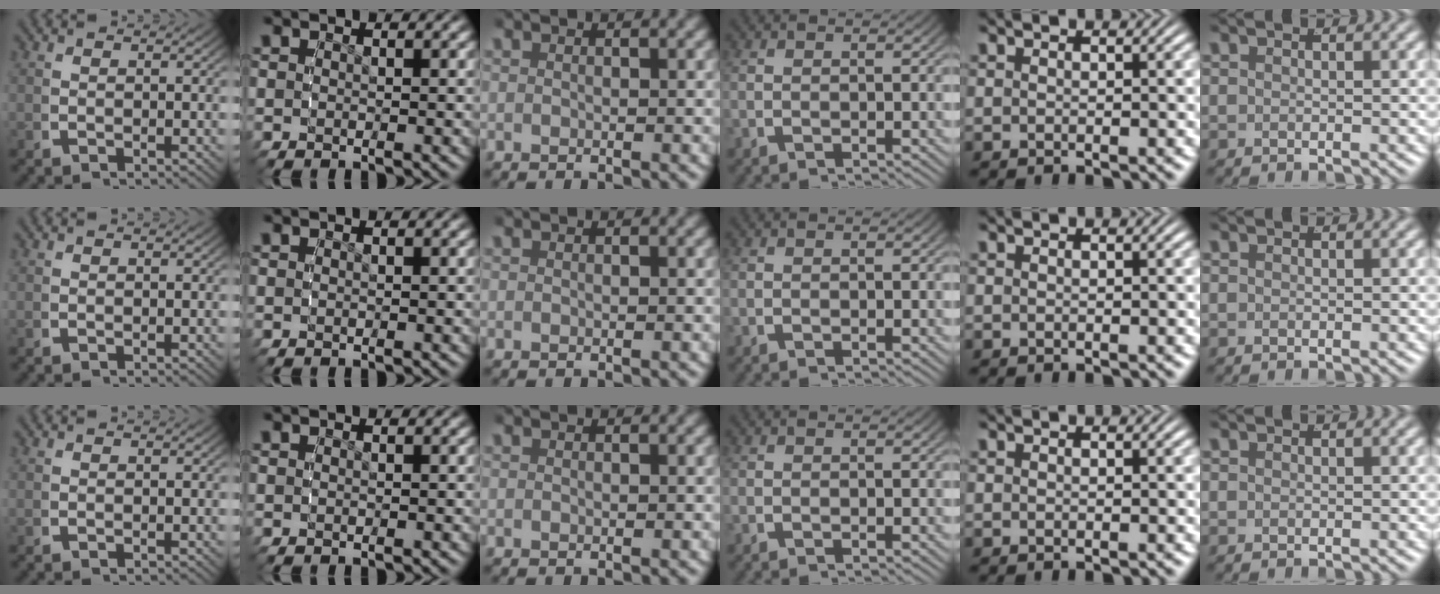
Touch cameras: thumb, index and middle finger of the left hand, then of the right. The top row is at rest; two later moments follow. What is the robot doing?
{"motion": "reach", "object": "backpack"}